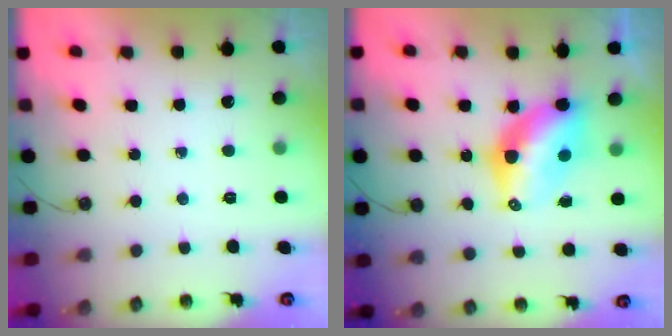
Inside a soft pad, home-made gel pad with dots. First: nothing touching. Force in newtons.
{"total": 8.5, "press": 8.5, "slide": 0.9}